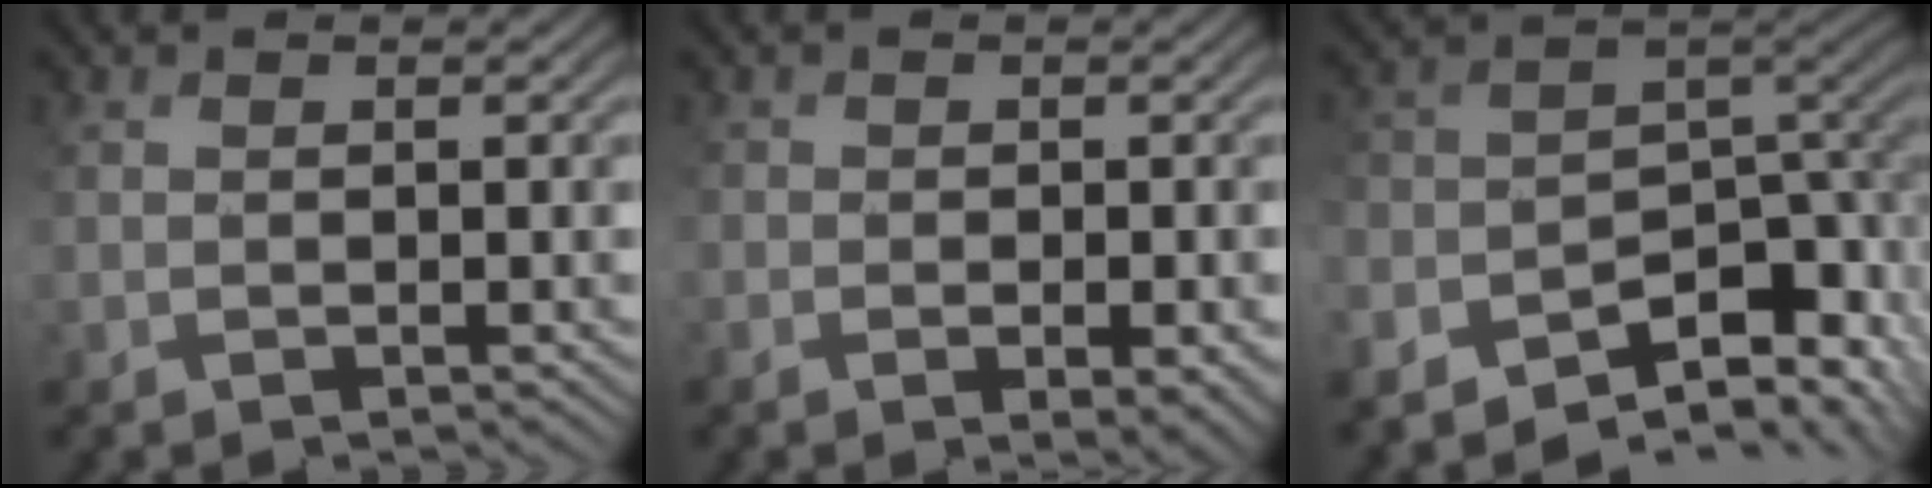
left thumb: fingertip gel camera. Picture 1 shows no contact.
{"total": 4.7, "force": [-1.9, 2.9, 3.3], "torque": [-0.048, -0.018, -0.023]}
{"total": 13.4, "force": [-10.2, 5.4, 6.9], "torque": [-0.143, -0.019, -0.157]}